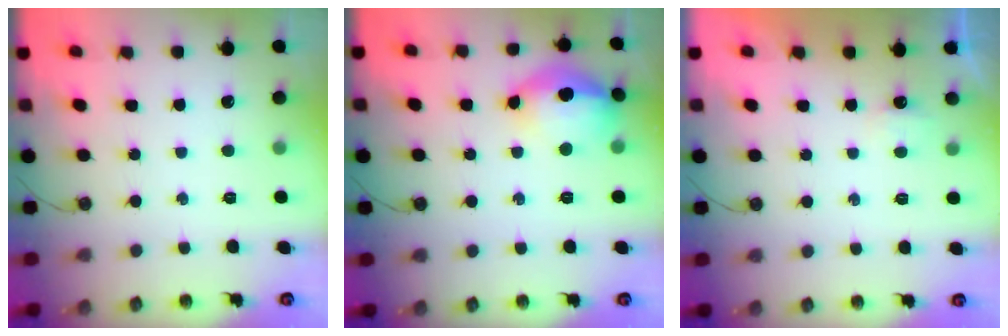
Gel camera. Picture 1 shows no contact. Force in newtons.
{"total": 21.9, "press": 18.2, "slide": 12.1}
{"total": 2.6, "press": 2.6, "slide": 0.4}